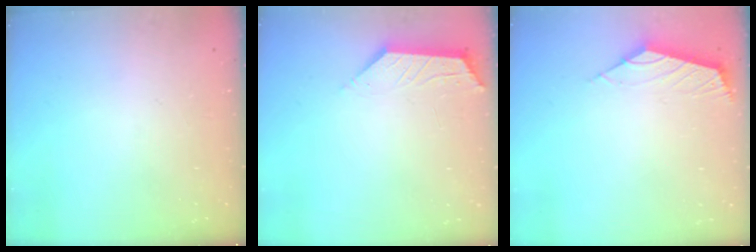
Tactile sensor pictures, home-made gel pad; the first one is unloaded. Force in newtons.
{"total": 2.0, "press": 1.9, "slide": 0.4}
{"total": 2.6, "press": 2.5, "slide": 0.6}